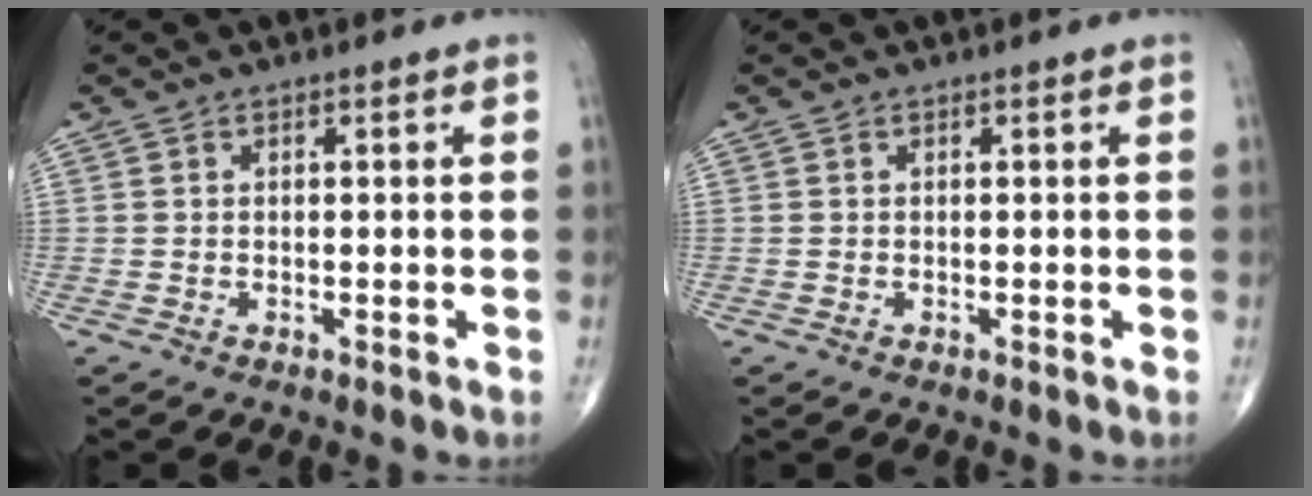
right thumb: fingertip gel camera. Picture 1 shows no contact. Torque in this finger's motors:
{"motor_torque": [0.00, 0.00, 0.00, 0.00, 0.00]}